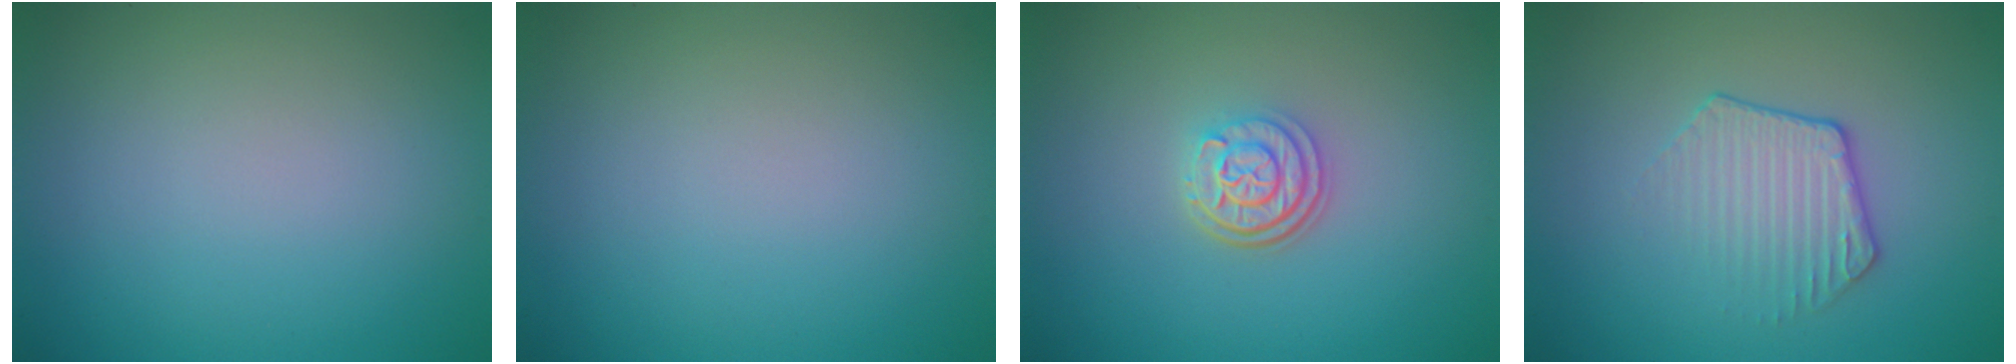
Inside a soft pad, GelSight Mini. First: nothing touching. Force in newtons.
{"total": 0.0}
{"total": 3.0, "press": 2.5, "slide": 1.8}
{"total": 2.3, "press": 1.8, "slide": 1.4}